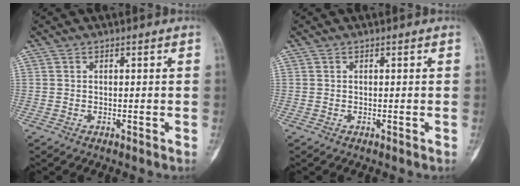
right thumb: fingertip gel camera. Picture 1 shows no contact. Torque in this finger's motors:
{"motor_torque": [-0.33, 0.02, 0.29, 0.12, 0.04]}